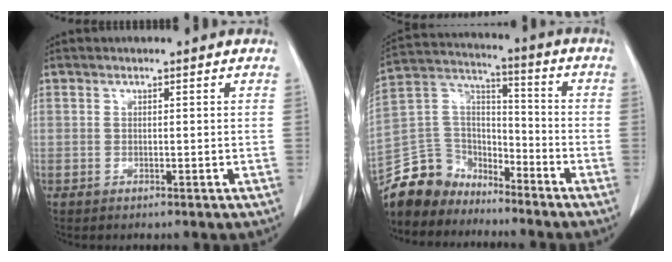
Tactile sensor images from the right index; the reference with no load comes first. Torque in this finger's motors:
{"motor_torque": [-0.54, -0.35, -0.53, -0.21]}